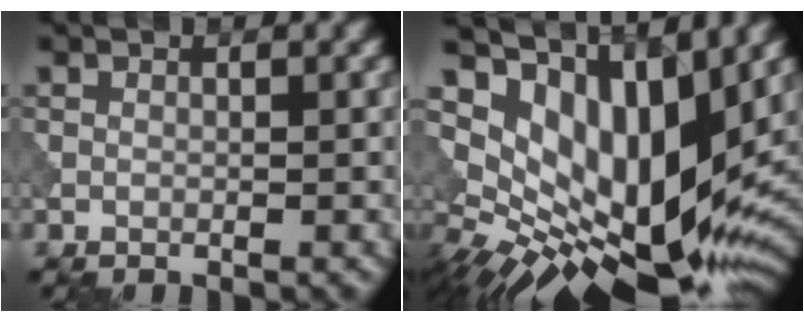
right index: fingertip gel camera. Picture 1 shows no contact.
{"total": 13.9, "force": [4.7, 6.8, 11.1], "torque": [-0.190, -0.003, 0.097]}